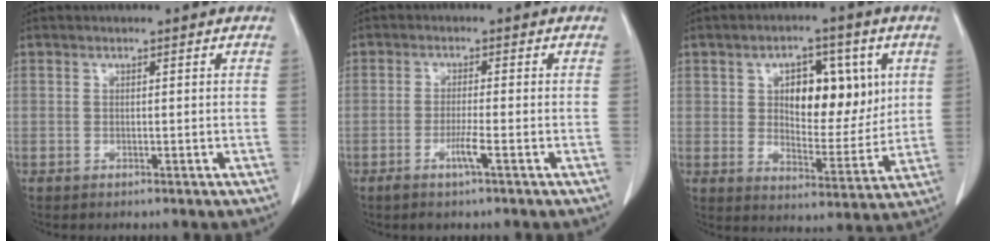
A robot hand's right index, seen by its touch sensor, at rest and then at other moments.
{"total": 3.2, "force": [-1.6, -0.1, 2.8], "torque": [-0.057, -0.004, -0.032]}
{"total": 14.5, "force": [3.7, 7.7, 11.8], "torque": [-0.192, 0.012, 0.069]}